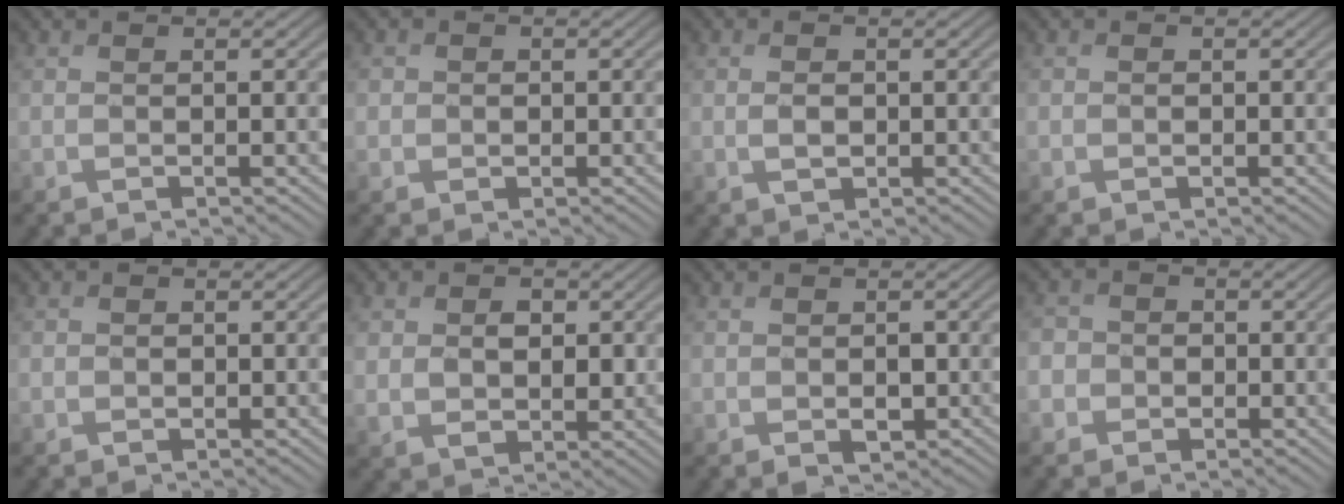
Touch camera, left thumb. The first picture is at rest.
{"total": 1.7, "force": [0.0, 1.6, 0.3], "torque": [-0.005, -0.004, -0.001]}
{"total": 1.8, "force": [0.0, 1.1, 1.4], "torque": [-0.031, 0.000, 0.001]}
{"total": 0.8, "force": [-0.2, 0.7, 0.3], "torque": [-0.004, -0.005, -0.004]}
{"total": 1.1, "force": [-0.2, 1.0, 0.3], "torque": [-0.006, -0.006, -0.005]}
{"total": 5.5, "force": [0.9, 4.1, 3.6], "torque": [-0.075, -0.009, 0.019]}
{"total": 2.2, "force": [-0.4, 1.5, 1.5], "torque": [-0.029, -0.010, -0.002]}
{"total": 4.3, "force": [-1.0, 4.1, 1.0], "torque": [-0.033, 0.002, -0.036]}